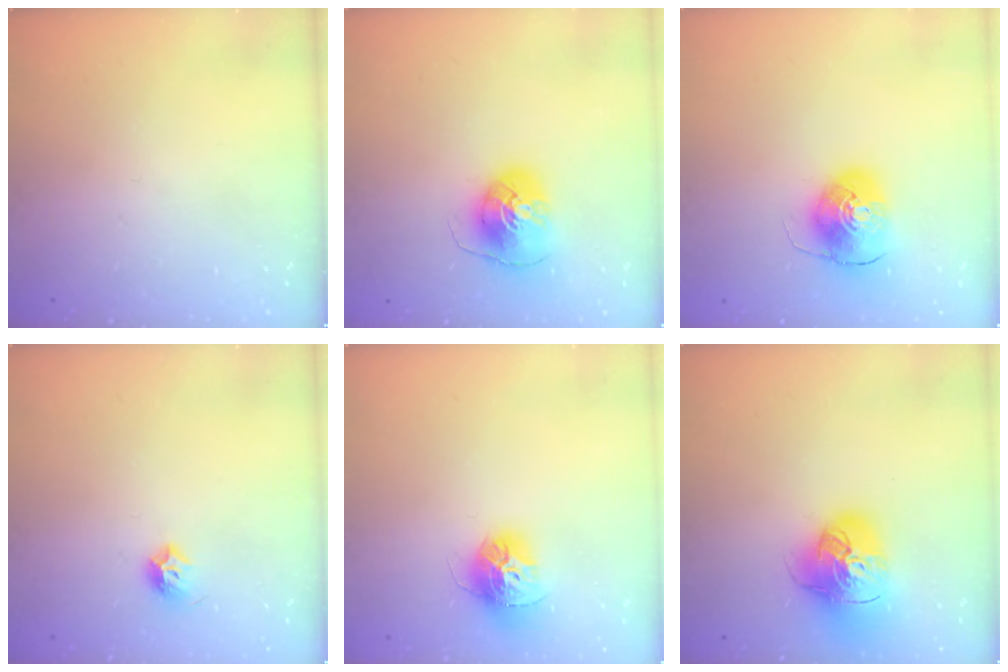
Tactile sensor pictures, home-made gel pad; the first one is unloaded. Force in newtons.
{"total": 8.5, "press": 8.4, "slide": 0.7}
{"total": 9.2, "press": 9.0, "slide": 1.5}
{"total": 6.8, "press": 6.7, "slide": 0.8}
{"total": 13.2, "press": 13.1, "slide": 1.3}
{"total": 17.7, "press": 17.5, "slide": 2.2}